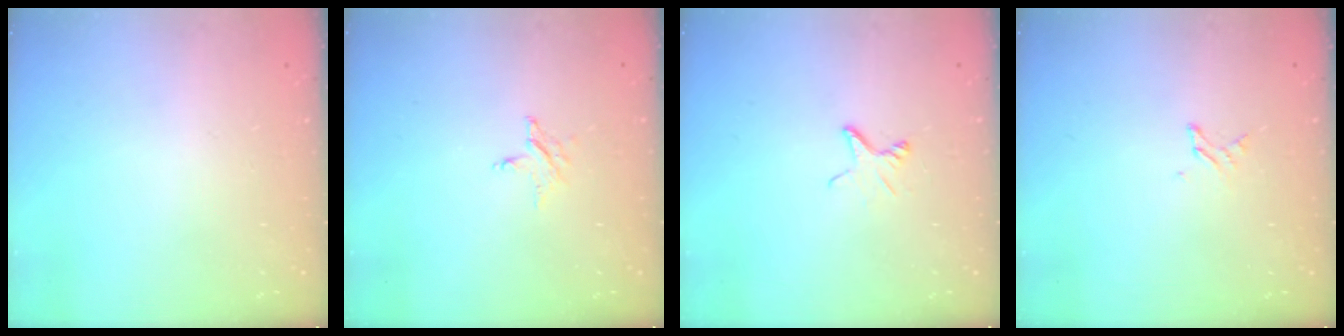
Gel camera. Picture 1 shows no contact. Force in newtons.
{"total": 3.1, "press": 3.1, "slide": 0.3}
{"total": 3.8, "press": 3.7, "slide": 0.3}
{"total": 2.2, "press": 2.2, "slide": 0.3}